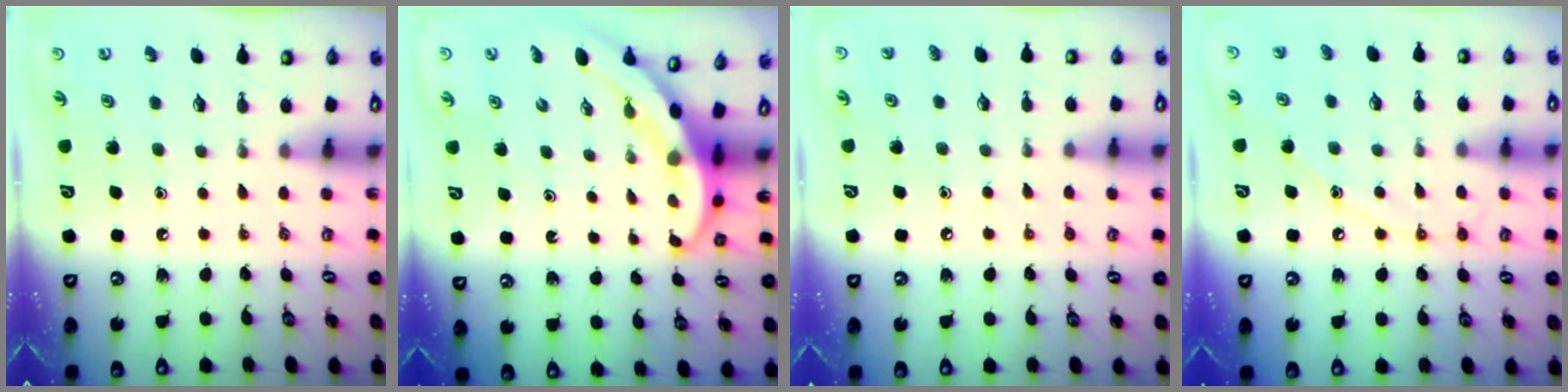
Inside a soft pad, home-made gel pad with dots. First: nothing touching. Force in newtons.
{"total": 3.6, "press": 3.6, "slide": 0.2}
{"total": 4.9, "press": 4.9, "slide": 0.7}
{"total": 8.8, "press": 8.8, "slide": 0.7}